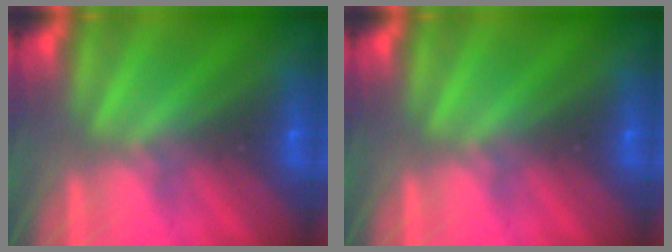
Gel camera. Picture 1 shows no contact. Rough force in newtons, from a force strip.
{"total": 0.0}